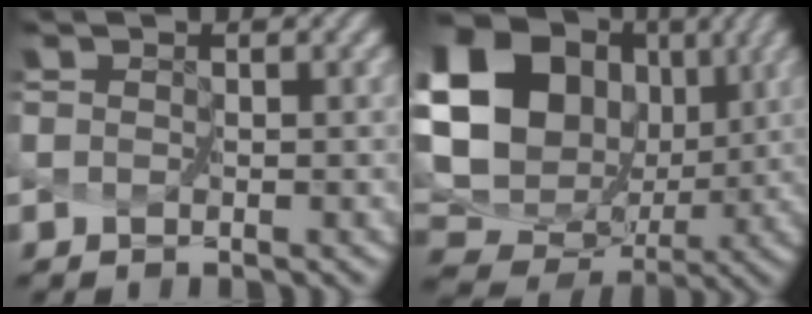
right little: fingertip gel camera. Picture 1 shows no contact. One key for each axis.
{"total": 18.6, "fx": 5.9, "fy": 15.6, "fz": 8.2, "tx": -0.190, "ty": 0.004, "tz": 0.117}